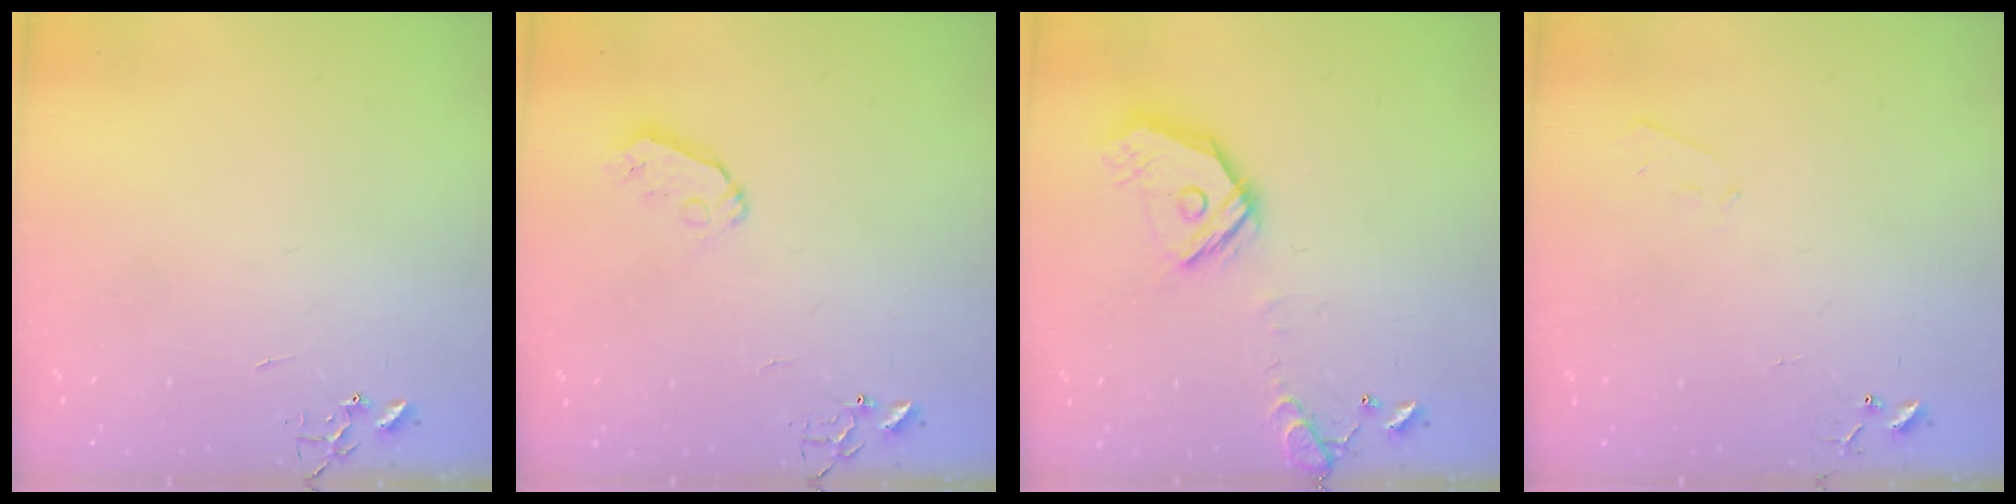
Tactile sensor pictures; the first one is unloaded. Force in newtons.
{"total": 6.1, "press": 6.0, "slide": 0.4}
{"total": 16.3, "press": 16.1, "slide": 2.4}
{"total": 4.2, "press": 4.2, "slide": 0.6}